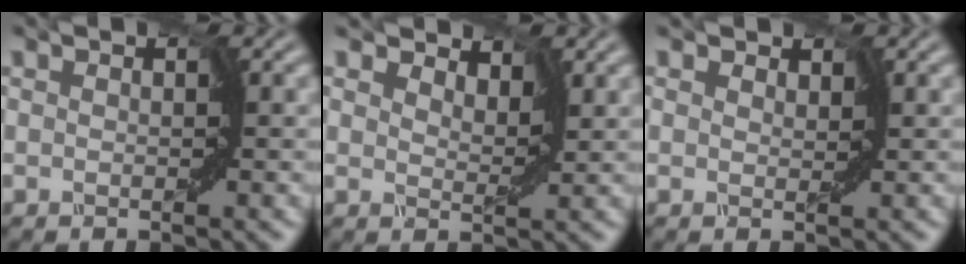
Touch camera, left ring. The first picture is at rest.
{"total": 3.3, "force": [2.8, 1.4, 1.2], "torque": [-0.029, 0.004, 0.027]}
{"total": 1.3, "force": [1.1, 0.7, 0.4], "torque": [-0.016, 0.003, 0.011]}